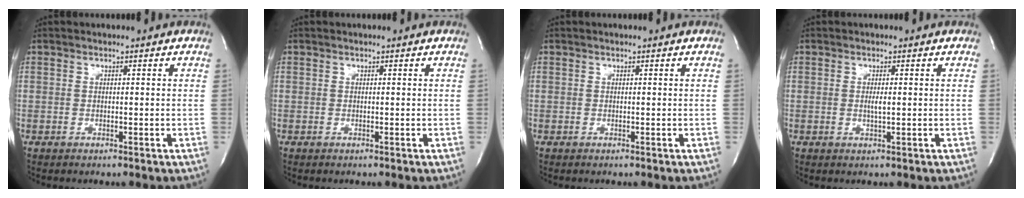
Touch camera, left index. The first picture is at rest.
{"total": 0.0}
{"total": 0.0}
{"total": 1.2, "force": [-0.1, 0.0, 1.2], "torque": [-0.028, -0.006, -0.002]}